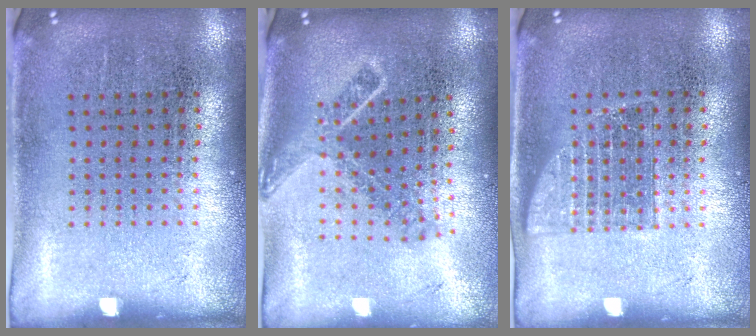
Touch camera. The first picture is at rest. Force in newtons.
{"total": 1.7, "press": 1.2, "slide": 1.1}
{"total": 1.0, "press": 0.9, "slide": 0.4}